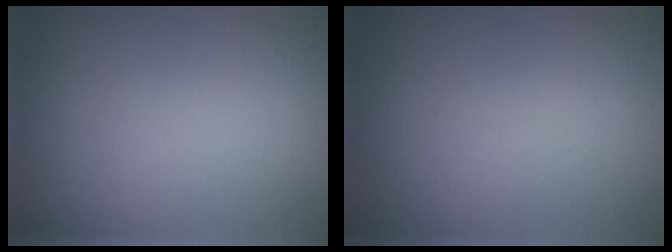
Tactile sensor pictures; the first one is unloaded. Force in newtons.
{"total": 0.0}